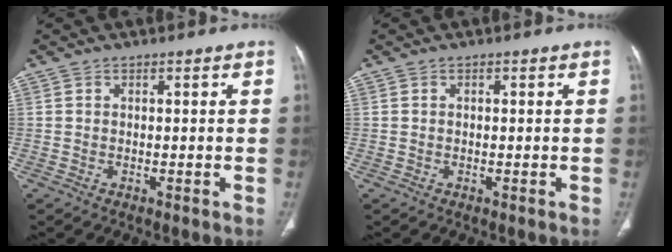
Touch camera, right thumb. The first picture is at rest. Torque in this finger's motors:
{"motor_torque": [-0.59, -0.37, -0.21, 0.09, -0.03]}